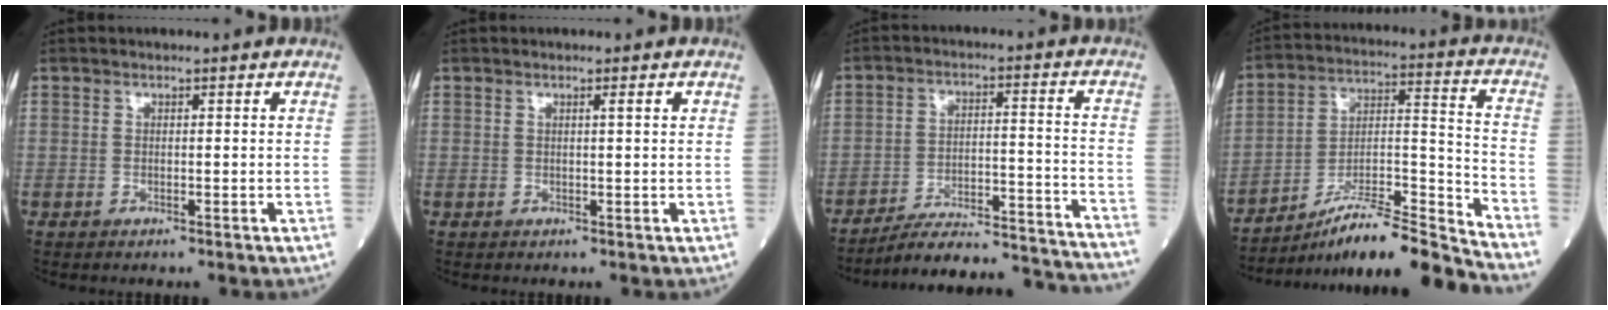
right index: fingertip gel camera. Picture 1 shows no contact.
{"total": 0.9, "force": [0.4, -0.1, 0.8], "torque": [-0.011, 0.002, 0.004]}
{"total": 22.3, "force": [-21.4, 0.5, 6.2], "torque": [-0.061, 0.000, -0.294]}
{"total": 16.5, "force": [-14.9, -1.5, 6.8], "torque": [-0.105, 0.029, -0.256]}